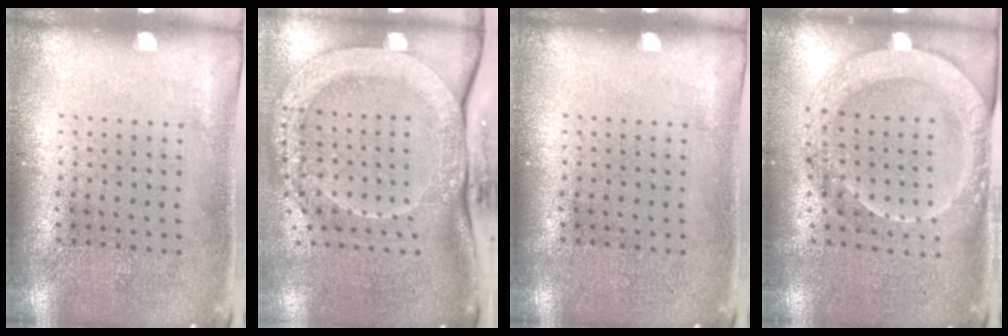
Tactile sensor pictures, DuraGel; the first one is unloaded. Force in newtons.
{"total": 2.7, "press": 2.2, "slide": 1.6}
{"total": 0.0}
{"total": 2.0, "press": 1.9, "slide": 0.6}